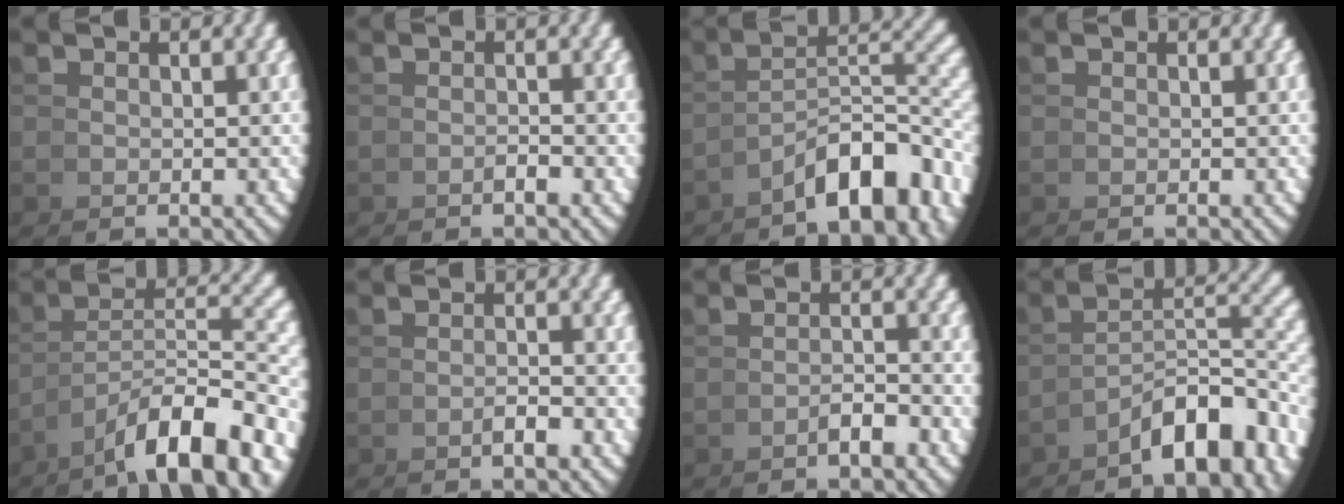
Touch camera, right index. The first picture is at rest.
{"total": 0.9, "force": [-0.8, -0.4, 0.3], "torque": [0.000, 0.008, -0.016]}
{"total": 8.5, "force": [-3.4, 3.8, 6.8], "torque": [-0.089, -0.020, -0.047]}
{"total": 0.0}
{"total": 8.5, "force": [-2.7, 4.1, 6.9], "torque": [-0.098, -0.023, -0.023]}
{"total": 1.2, "force": [-0.9, -0.4, 0.7], "torque": [-0.003, 0.011, -0.020]}
{"total": 1.6, "force": [-1.2, -0.4, 1.0], "torque": [-0.005, 0.010, -0.026]}
{"total": 7.5, "force": [-3.3, 3.0, 6.0], "torque": [-0.074, -0.012, -0.049]}